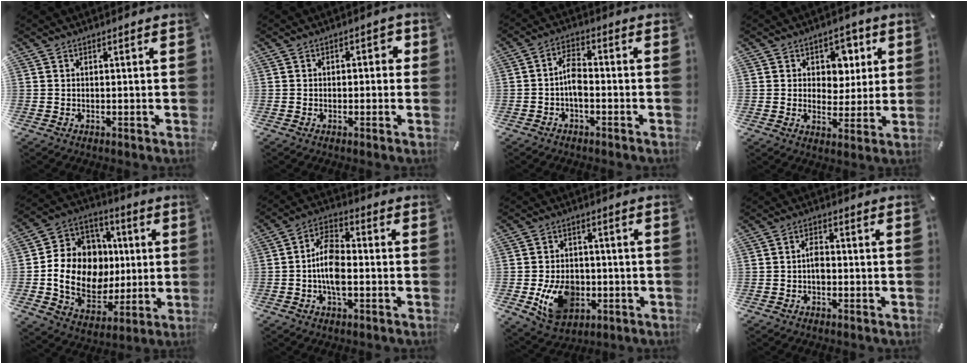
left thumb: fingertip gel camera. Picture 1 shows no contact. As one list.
[{"total": 2.1, "force": [-0.8, 1.4, 1.3], "torque": [-0.025, 0.011, -0.020]}, {"total": 5.5, "force": [-1.5, 2.8, 4.5], "torque": [-0.090, 0.010, -0.029]}, {"total": 7.7, "force": [2.5, 6.6, 3.0], "torque": [-0.028, -0.010, 0.039]}, {"total": 16.6, "force": [-0.6, 14.6, 8.0], "torque": [-0.156, -0.001, 0.004]}, {"total": 8.7, "force": [-1.8, 4.6, 7.2], "torque": [-0.131, 0.011, -0.033]}, {"total": 12.1, "force": [-2.9, 9.3, 7.1], "torque": [-0.130, 0.011, -0.048]}, {"total": 2.9, "force": [-0.7, 1.7, 2.2], "torque": [-0.042, 0.007, -0.013]}]